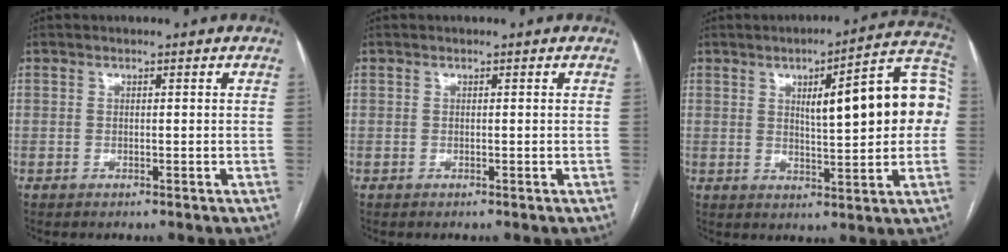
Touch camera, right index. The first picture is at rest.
{"total": 0.0}
{"total": 15.5, "force": [2.2, 2.9, 15.0], "torque": [-0.197, 0.037, 0.031]}